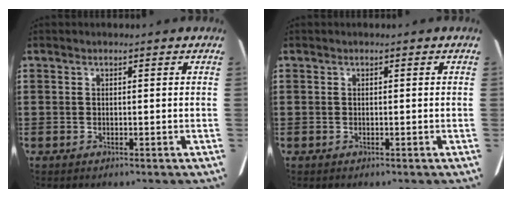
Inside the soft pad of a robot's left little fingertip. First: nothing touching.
{"total": 0.0}